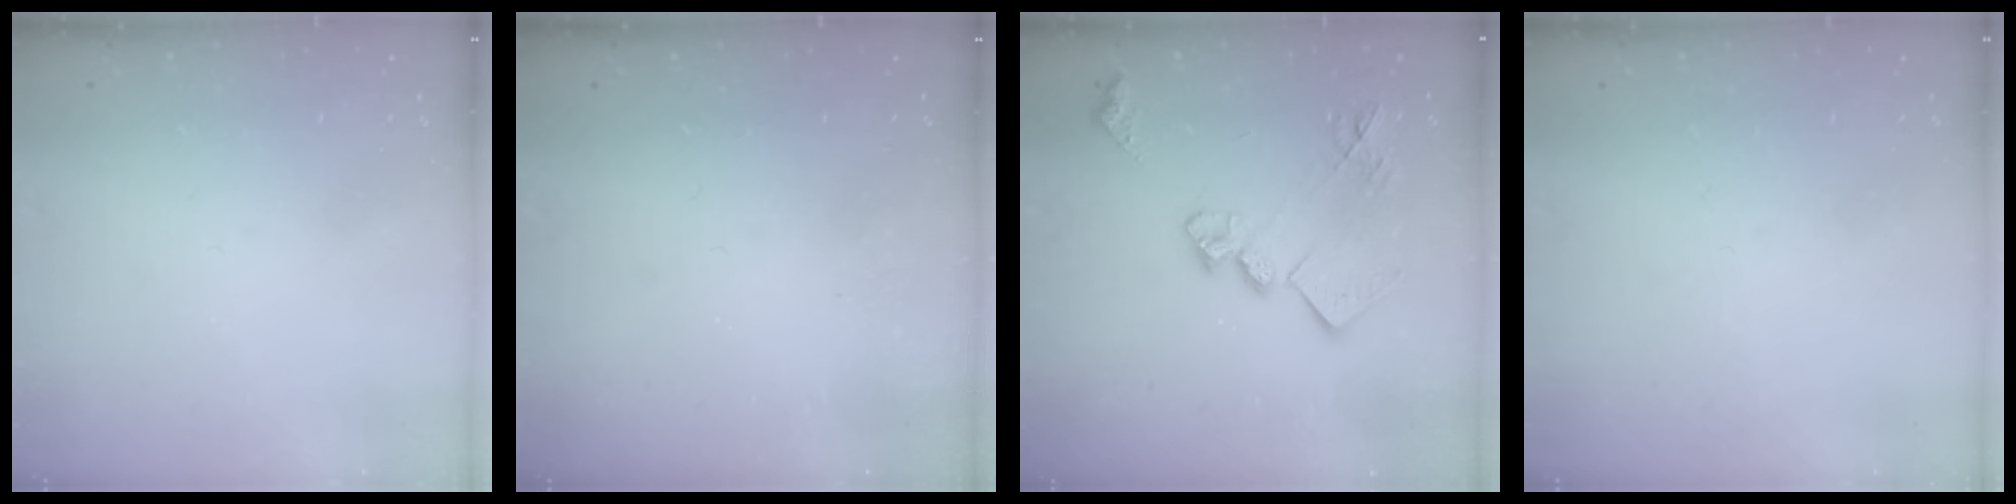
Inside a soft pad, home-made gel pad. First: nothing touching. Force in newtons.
{"total": 0.9, "press": 0.9, "slide": 0.3}
{"total": 18.1, "press": 18.1, "slide": 1.4}
{"total": 0.0}